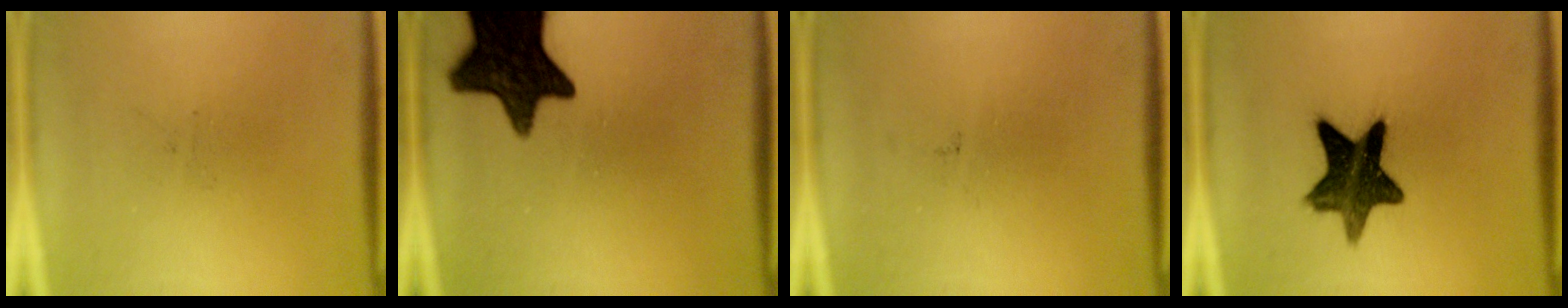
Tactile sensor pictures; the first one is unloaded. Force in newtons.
{"total": 15.4}
{"total": 0.0}
{"total": 12.8}